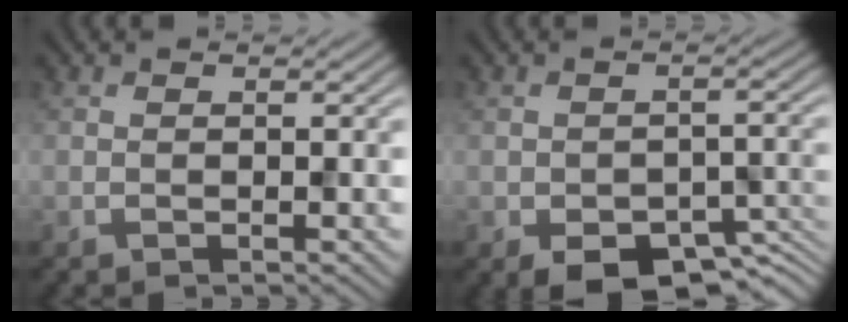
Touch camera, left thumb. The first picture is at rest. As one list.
[{"total": 7.2, "force": [-4.4, 3.5, 4.4], "torque": [-0.059, -0.016, -0.060]}]